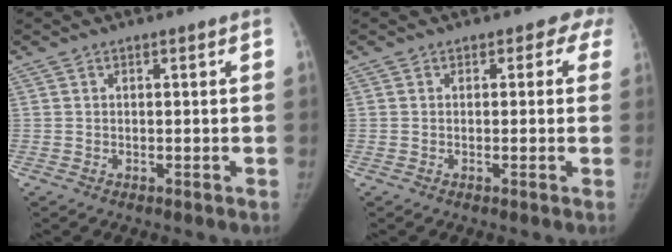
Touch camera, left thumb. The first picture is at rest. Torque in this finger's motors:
{"motor_torque": [-0.21, -0.06, 0.39, -0.20, 0.03]}